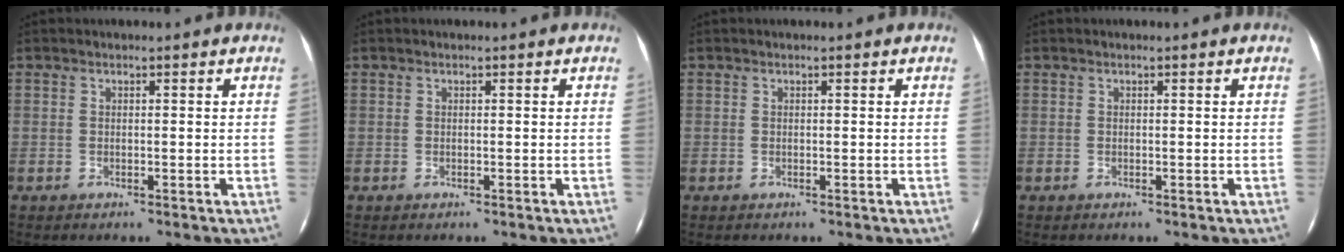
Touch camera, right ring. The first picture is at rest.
{"total": 0.0}
{"total": 0.0}
{"total": 0.0}